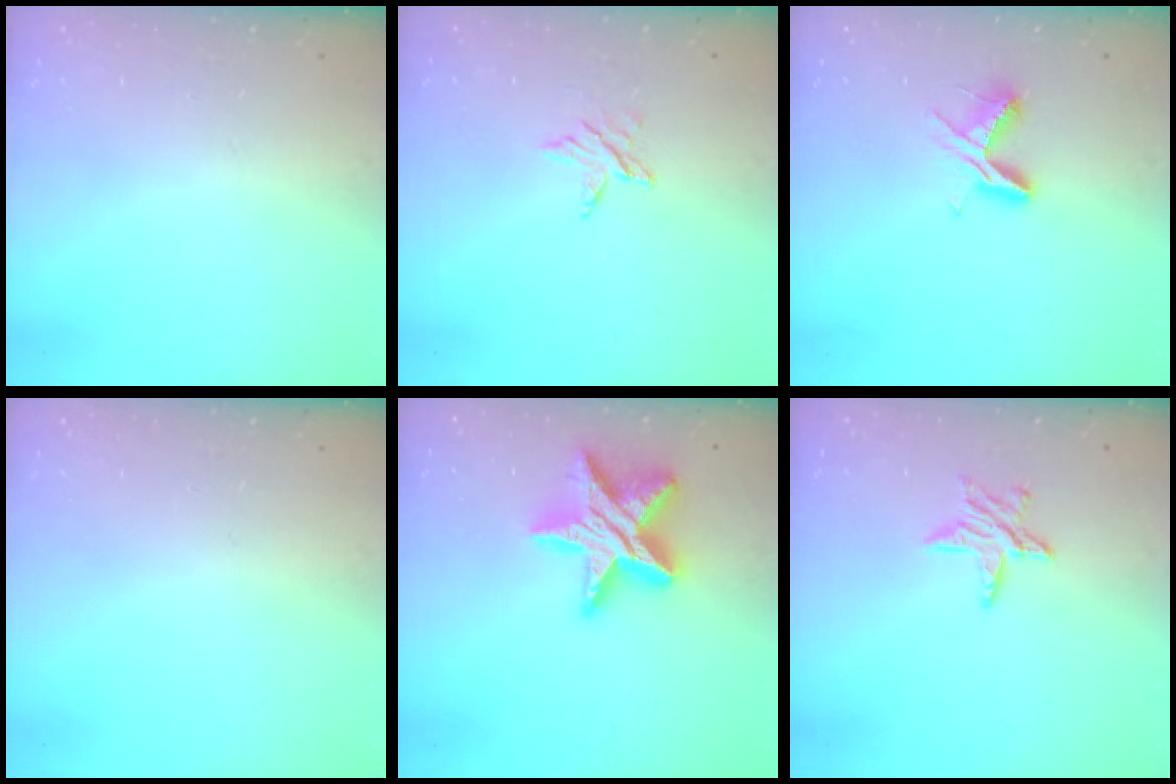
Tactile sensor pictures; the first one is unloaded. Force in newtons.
{"total": 3.4, "press": 3.4, "slide": 0.4}
{"total": 5.9, "press": 5.9, "slide": 0.5}
{"total": 0.0}
{"total": 18.6, "press": 18.6, "slide": 1.3}
{"total": 7.7, "press": 7.7, "slide": 0.5}